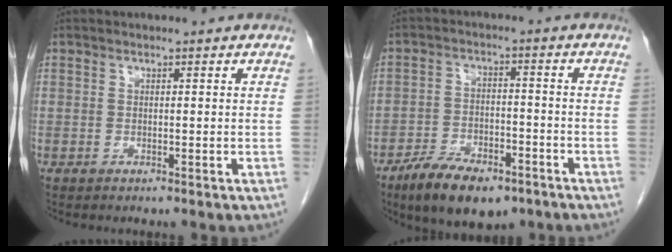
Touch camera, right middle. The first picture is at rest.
{"total": 10.4, "force": [-7.4, 3.9, 6.2], "torque": [-0.106, -0.008, -0.123]}